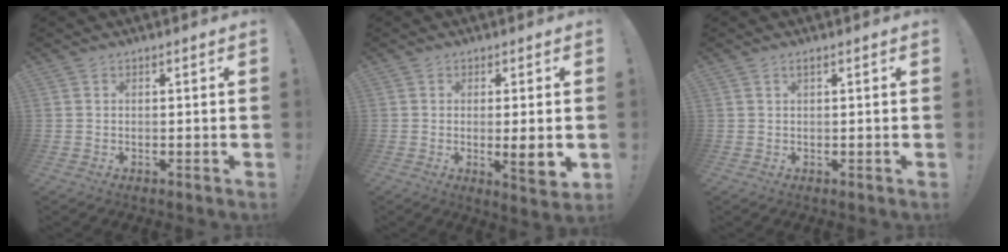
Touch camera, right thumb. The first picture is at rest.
{"total": 6.5, "force": [-0.7, 0.6, 6.5], "torque": [-0.086, -0.011, -0.011]}
{"total": 1.1, "force": [0.4, 0.1, 1.0], "torque": [-0.025, 0.003, 0.007]}